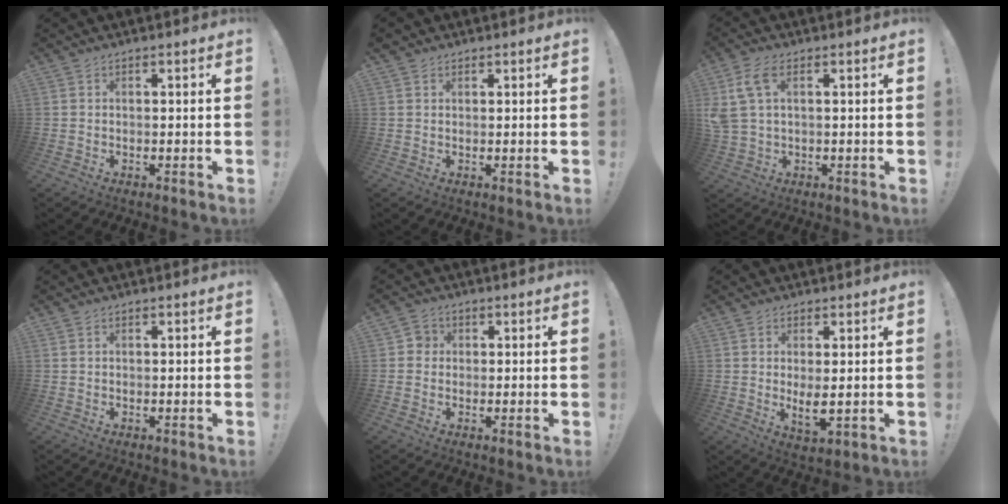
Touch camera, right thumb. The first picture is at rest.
{"total": 1.3, "force": [1.0, 0.8, 0.2], "torque": [0.005, -0.003, 0.018]}
{"total": 9.2, "force": [2.7, 5.3, 7.1], "torque": [-0.150, -0.006, 0.054]}
{"total": 0.0}
{"total": 3.2, "force": [0.0, 3.0, 1.0], "torque": [-0.013, 0.009, 0.000]}
{"total": 5.2, "force": [1.1, 1.8, 4.8], "torque": [-0.060, -0.026, 0.021]}